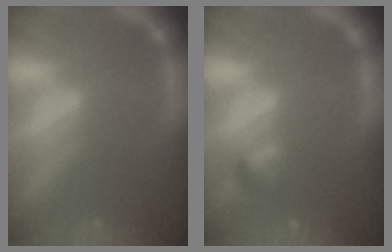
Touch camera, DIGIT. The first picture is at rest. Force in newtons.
{"total": 1.4}